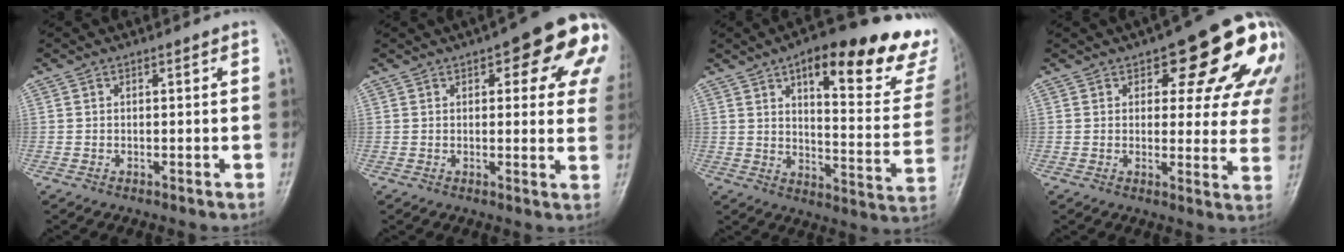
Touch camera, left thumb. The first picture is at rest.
{"total": 16.2, "force": [6.8, 6.2, 13.3], "torque": [-0.121, -0.012, 0.069]}
{"total": 25.7, "force": [15.0, 8.1, 19.2], "torque": [-0.216, -0.054, 0.200]}
{"total": 18.5, "force": [7.8, 7.6, 15.0], "torque": [-0.149, -0.014, 0.093]}